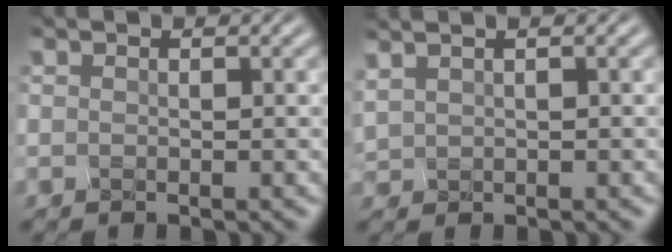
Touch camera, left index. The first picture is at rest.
{"total": 2.7, "force": [2.3, 0.7, 1.0], "torque": [-0.013, 0.024, 0.039]}